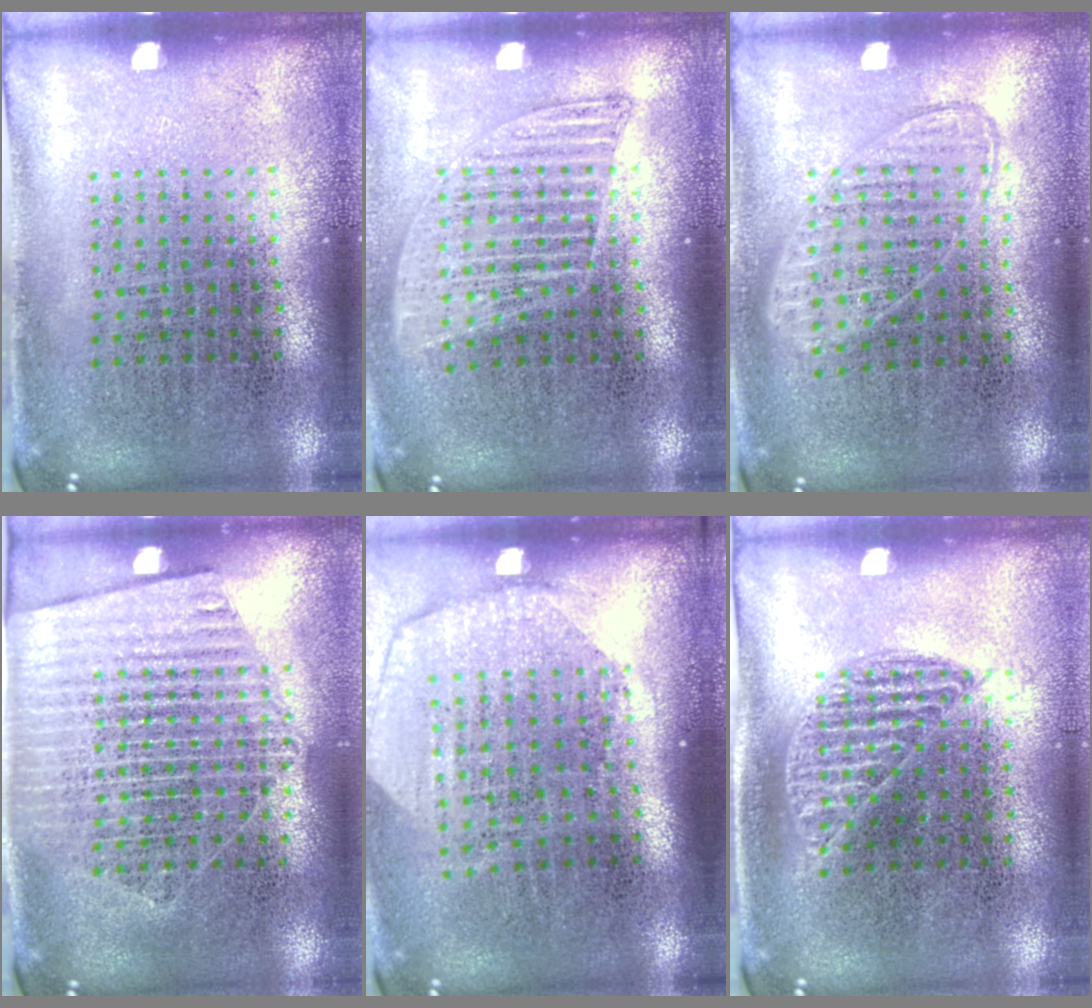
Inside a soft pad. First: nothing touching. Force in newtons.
{"total": 1.2, "press": 1.1, "slide": 0.4}
{"total": 0.8, "press": 0.8, "slide": 0.2}
{"total": 1.6, "press": 1.5, "slide": 0.6}
{"total": 1.9, "press": 1.6, "slide": 1.0}
{"total": 0.8, "press": 0.6, "slide": 0.5}